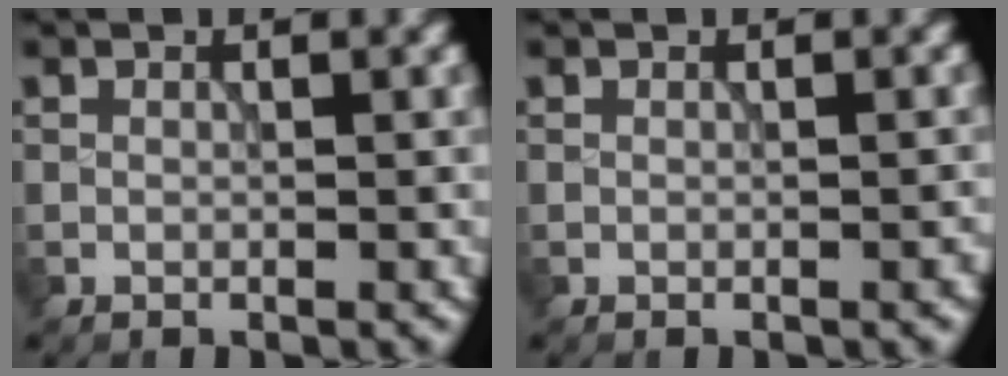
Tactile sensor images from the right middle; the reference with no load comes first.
{"total": 0.5, "force": [-0.3, 0.1, 0.4], "torque": [-0.005, 0.001, -0.002]}